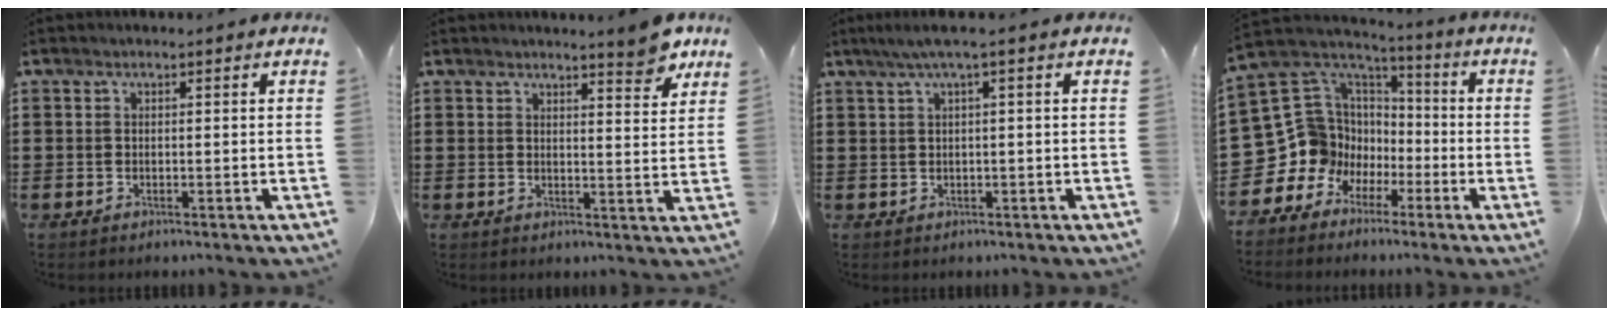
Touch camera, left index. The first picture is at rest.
{"total": 5.3, "force": [4.7, 0.5, 2.6], "torque": [-0.040, -0.020, 0.079]}
{"total": 2.3, "force": [0.4, -0.1, 2.2], "torque": [-0.039, -0.002, 0.005]}
{"total": 9.9, "force": [-1.6, 9.7, 0.3], "torque": [-0.071, -0.030, -0.012]}